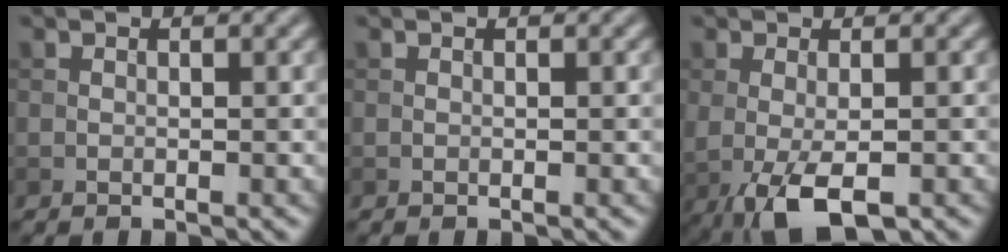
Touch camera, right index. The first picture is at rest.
{"total": 0.0}
{"total": 4.9, "force": [-1.4, 2.0, 4.2], "torque": [-0.083, -0.012, -0.018]}